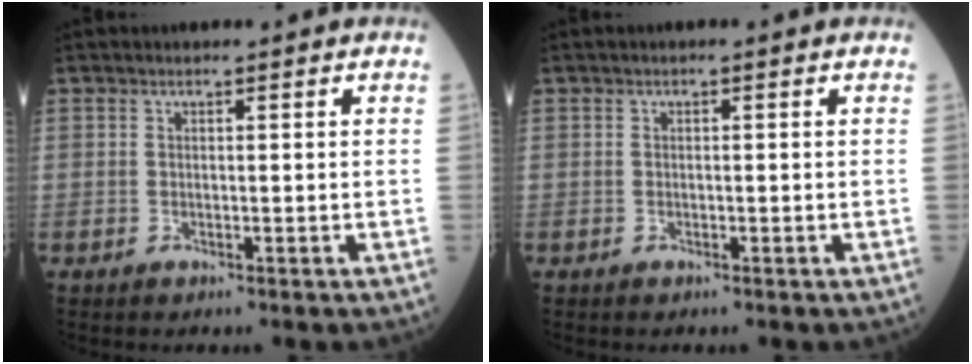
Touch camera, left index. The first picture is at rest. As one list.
[{"total": 0.0}]